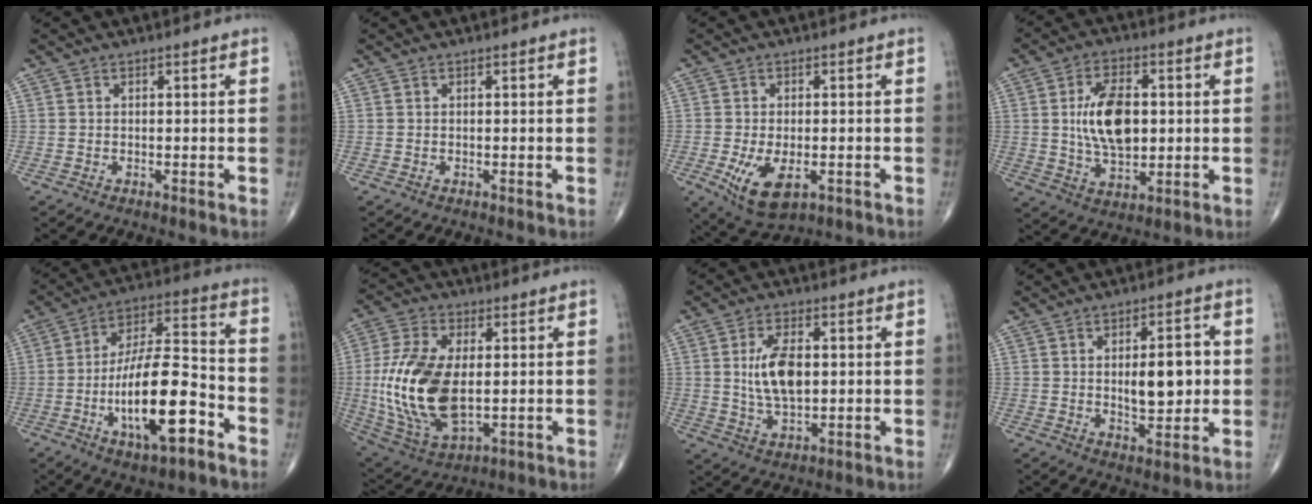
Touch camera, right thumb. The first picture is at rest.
{"total": 0.0}
{"total": 8.7, "force": [-2.7, 4.3, 7.0], "torque": [-0.128, -0.011, -0.035]}
{"total": 12.6, "force": [1.2, 7.1, 10.3], "torque": [-0.166, -0.003, 0.025]}
{"total": 18.7, "force": [-7.1, 6.3, 16.1], "torque": [-0.275, 0.047, -0.115]}
{"total": 19.0, "force": [-0.2, 10.2, 16.0], "torque": [-0.341, -0.011, 0.008]}
{"total": 9.2, "force": [1.0, 4.7, 7.9], "torque": [-0.143, -0.005, 0.022]}
{"total": 10.0, "force": [0.4, 4.4, 9.0], "torque": [-0.116, -0.001, 0.013]}